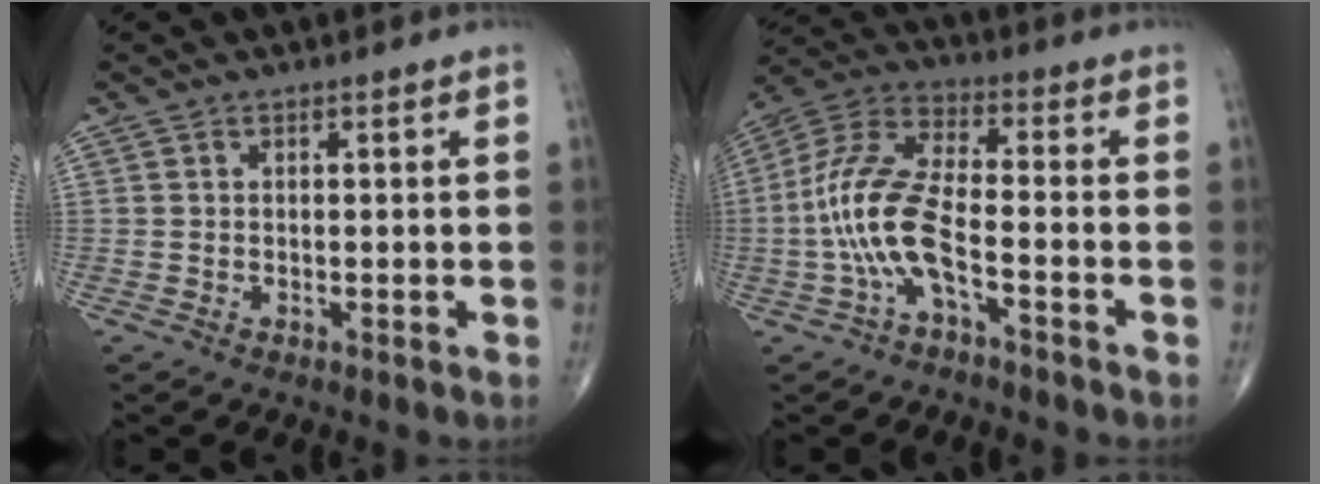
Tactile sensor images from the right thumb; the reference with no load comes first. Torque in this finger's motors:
{"motor_torque": [2.08, 2.93, 0.95, -1.04, 0.55]}